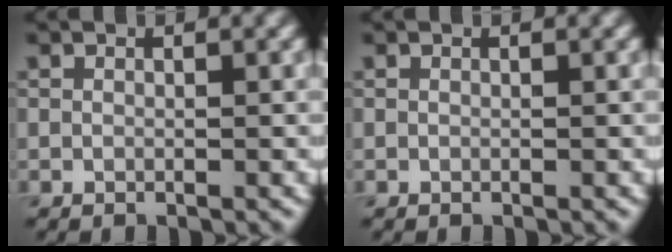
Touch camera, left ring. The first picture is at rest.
{"total": 0.0}